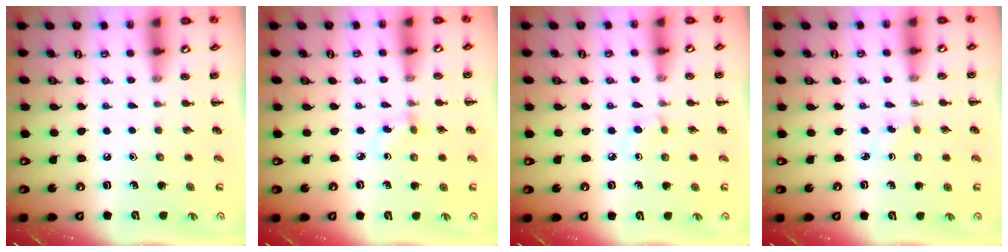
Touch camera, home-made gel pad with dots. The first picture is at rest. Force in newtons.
{"total": 1.6, "press": 1.4, "slide": 0.8}
{"total": 1.5, "press": 1.3, "slide": 0.8}
{"total": 1.7, "press": 1.5, "slide": 0.8}